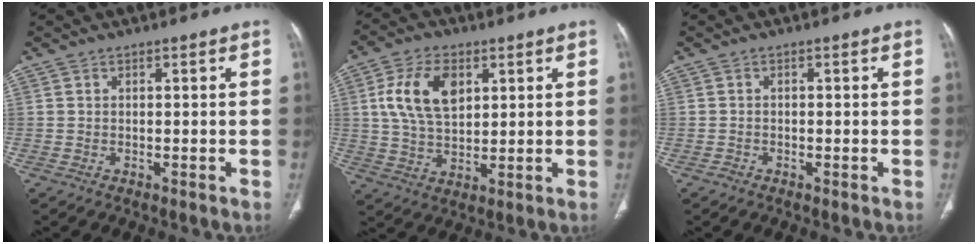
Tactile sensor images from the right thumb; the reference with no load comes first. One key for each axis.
{"total": 11.6, "fx": 3.5, "fy": 7.0, "fz": 8.6, "tx": -0.151, "ty": -0.005, "tz": 0.069}
{"total": 0.8, "fx": -0.6, "fy": 0.5, "fz": 0.0, "tx": -0.002, "ty": 0.002, "tz": -0.016}